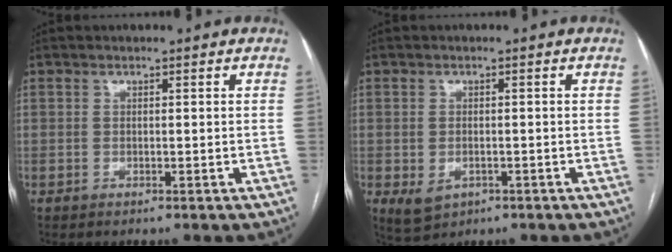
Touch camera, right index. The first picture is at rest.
{"total": 3.6, "force": [-1.2, 2.4, 2.3], "torque": [-0.047, -0.005, -0.005]}